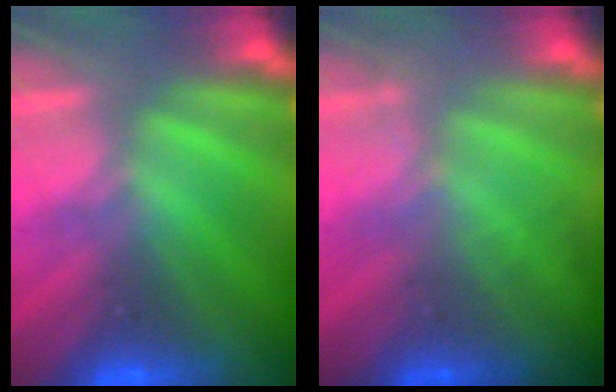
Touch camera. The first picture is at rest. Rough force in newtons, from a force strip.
{"total": 1.7}